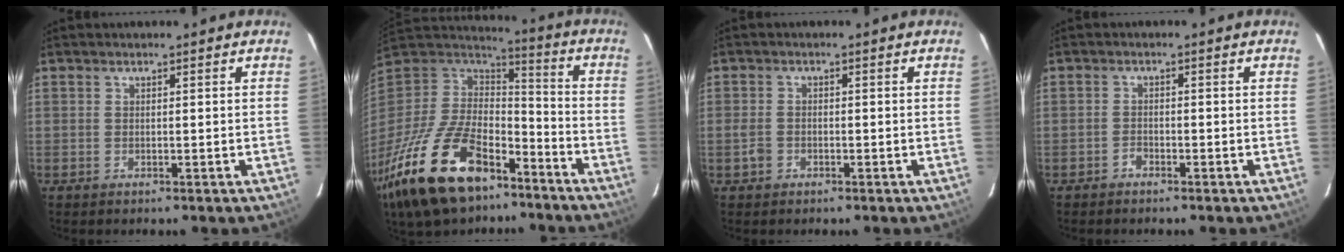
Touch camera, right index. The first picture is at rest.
{"total": 29.7, "force": [-18.6, 14.8, 17.9], "torque": [-0.378, -0.033, -0.304]}
{"total": 2.3, "force": [-1.1, 1.7, 0.9], "torque": [-0.022, 0.002, -0.019]}
{"total": 1.3, "force": [-1.1, 0.7, 0.2], "torque": [-0.003, 0.003, -0.021]}